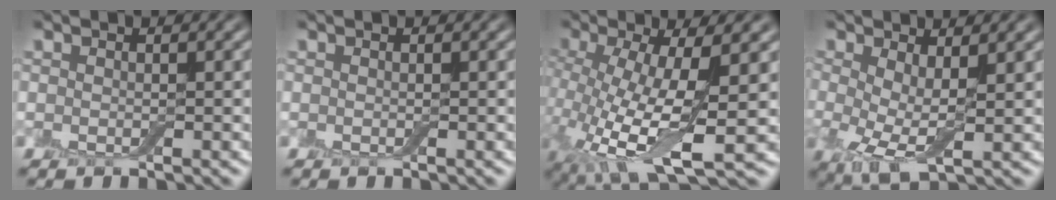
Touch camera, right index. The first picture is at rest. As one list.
[{"total": 0.0}, {"total": 9.0, "force": [-0.9, 2.8, 8.5], "torque": [-0.161, -0.014, -0.009]}, {"total": 3.8, "force": [0.1, 1.7, 3.3], "torque": [-0.065, -0.008, 0.003]}]